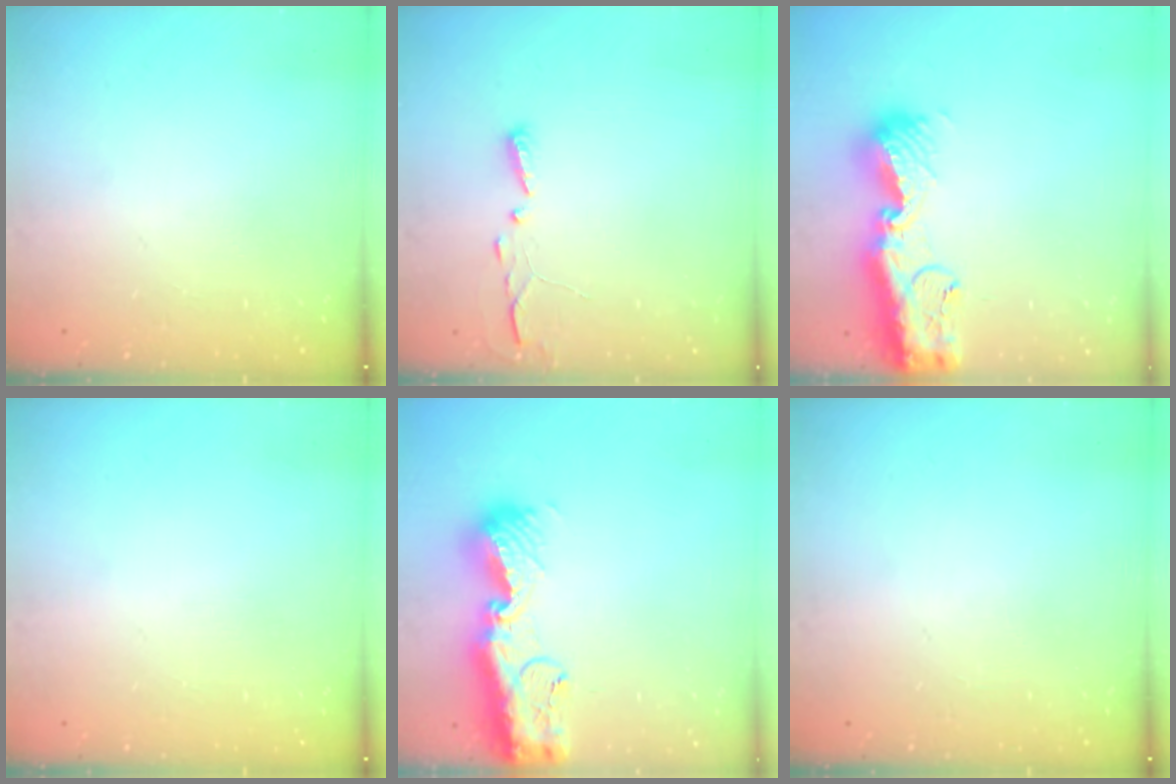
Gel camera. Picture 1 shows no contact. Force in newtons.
{"total": 2.9, "press": 2.9, "slide": 0.4}
{"total": 15.0, "press": 14.9, "slide": 1.7}
{"total": 0.0}
{"total": 15.0, "press": 14.9, "slide": 1.7}
{"total": 0.0}